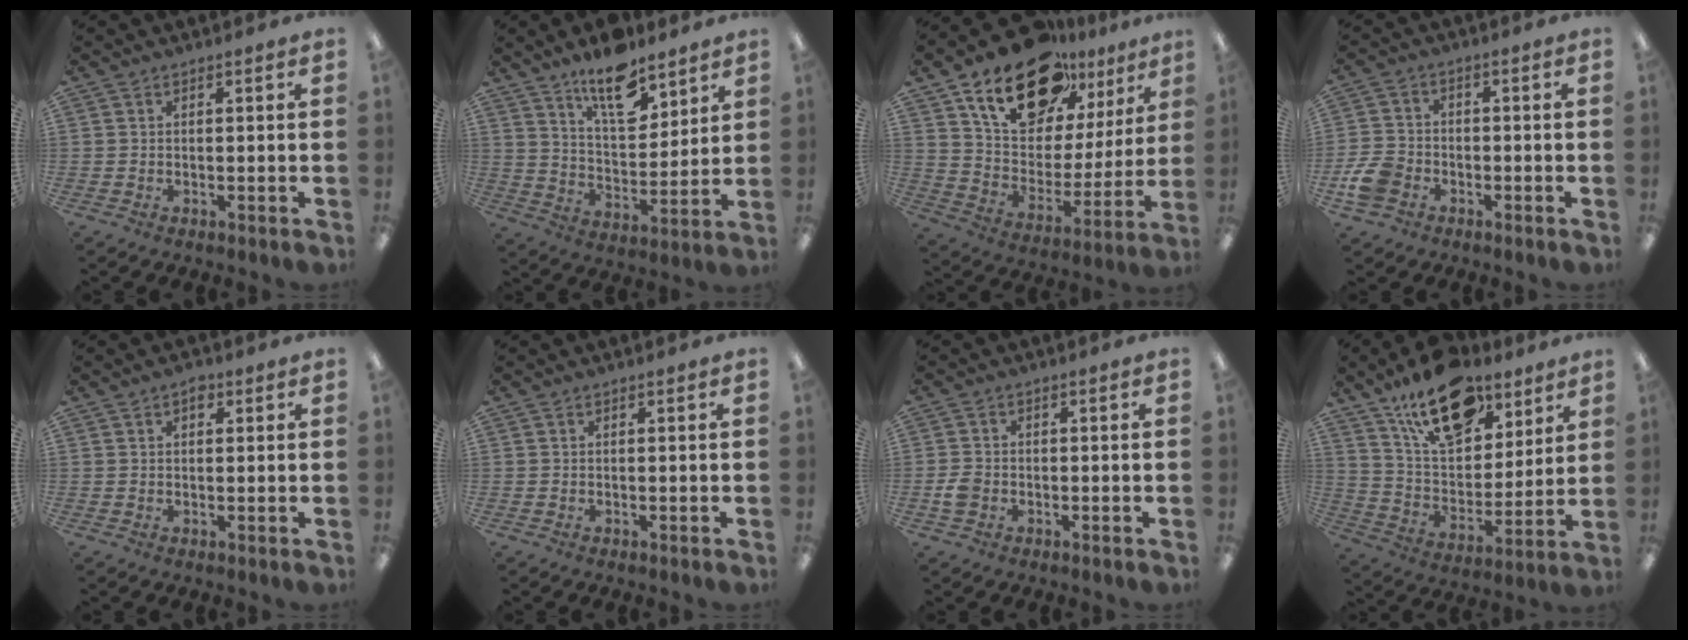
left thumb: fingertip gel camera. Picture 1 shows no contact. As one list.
[{"total": 13.6, "force": [10.1, 5.7, 7.1], "torque": [-0.101, -0.062, 0.177]}, {"total": 21.2, "force": [15.2, 11.0, 9.8], "torque": [-0.173, -0.088, 0.271]}, {"total": 7.3, "force": [-3.1, 5.4, 3.7], "torque": [-0.087, 0.018, -0.059]}, {"total": 2.4, "force": [1.3, 1.3, 1.5], "torque": [-0.008, -0.005, 0.016]}, {"total": 0.0}, {"total": 3.1, "force": [-1.0, 2.4, 1.6], "torque": [-0.026, 0.008, -0.019]}, {"total": 20.2, "force": [13.2, 10.7, 11.0], "torque": [-0.174, -0.067, 0.232]}]